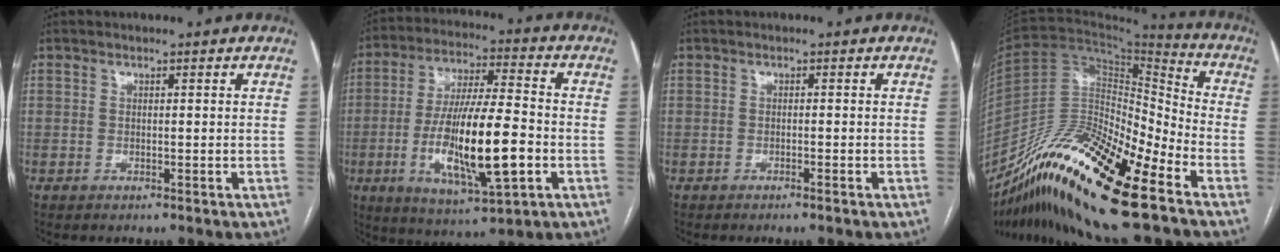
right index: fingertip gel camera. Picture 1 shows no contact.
{"total": 17.4, "force": [-4.0, 3.2, 16.6], "torque": [-0.317, -0.012, -0.062]}
{"total": 0.9, "force": [-0.7, -0.1, 0.6], "torque": [-0.015, -0.001, -0.010]}
{"total": 22.1, "force": [-14.4, 3.8, 16.3], "torque": [-0.307, -0.012, -0.261]}